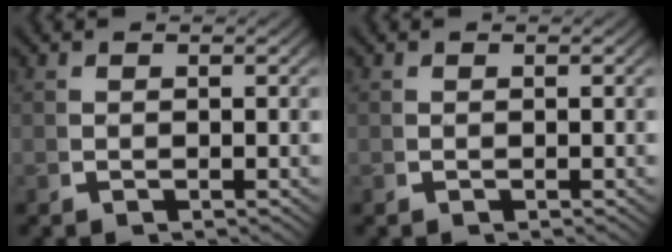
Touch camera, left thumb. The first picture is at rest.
{"total": 0.0}